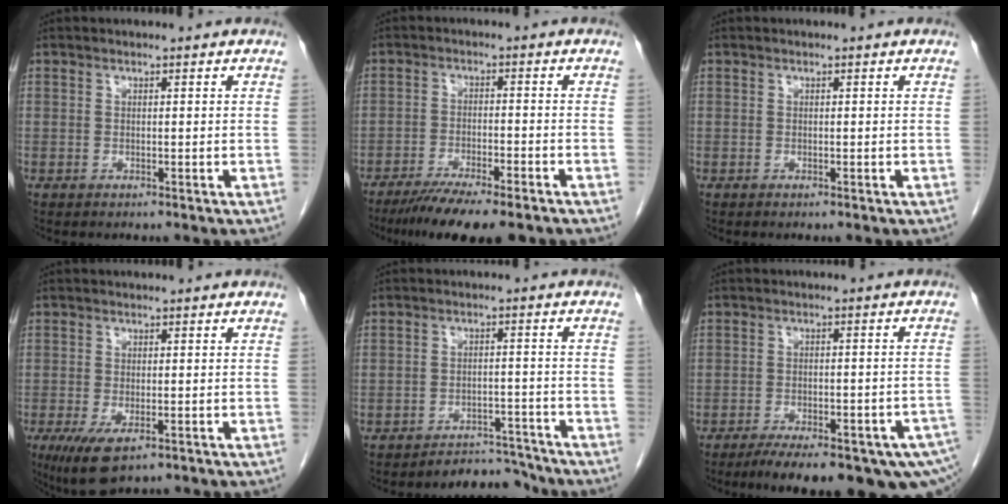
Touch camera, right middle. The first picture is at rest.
{"total": 10.8, "force": [-8.5, 1.3, 6.5], "torque": [-0.099, -0.023, -0.132]}
{"total": 0.0}
{"total": 6.1, "force": [-3.2, 2.2, 4.7], "torque": [-0.082, -0.017, -0.047]}
{"total": 5.1, "force": [-4.9, 1.1, -0.9], "torque": [0.021, 0.015, -0.074]}
{"total": 18.3, "force": [-13.0, 4.6, 12.0], "torque": [-0.130, 0.003, -0.164]}